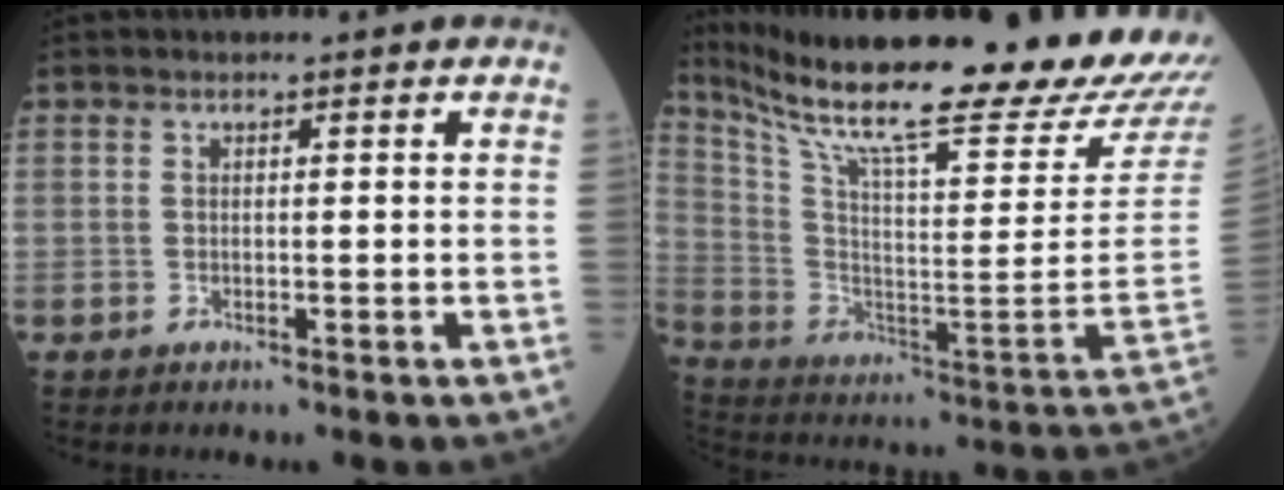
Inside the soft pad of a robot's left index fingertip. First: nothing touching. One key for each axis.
{"total": 30.2, "fx": 26.5, "fy": 0.2, "fz": 14.4, "tx": -0.267, "ty": -0.107, "tz": 0.386}